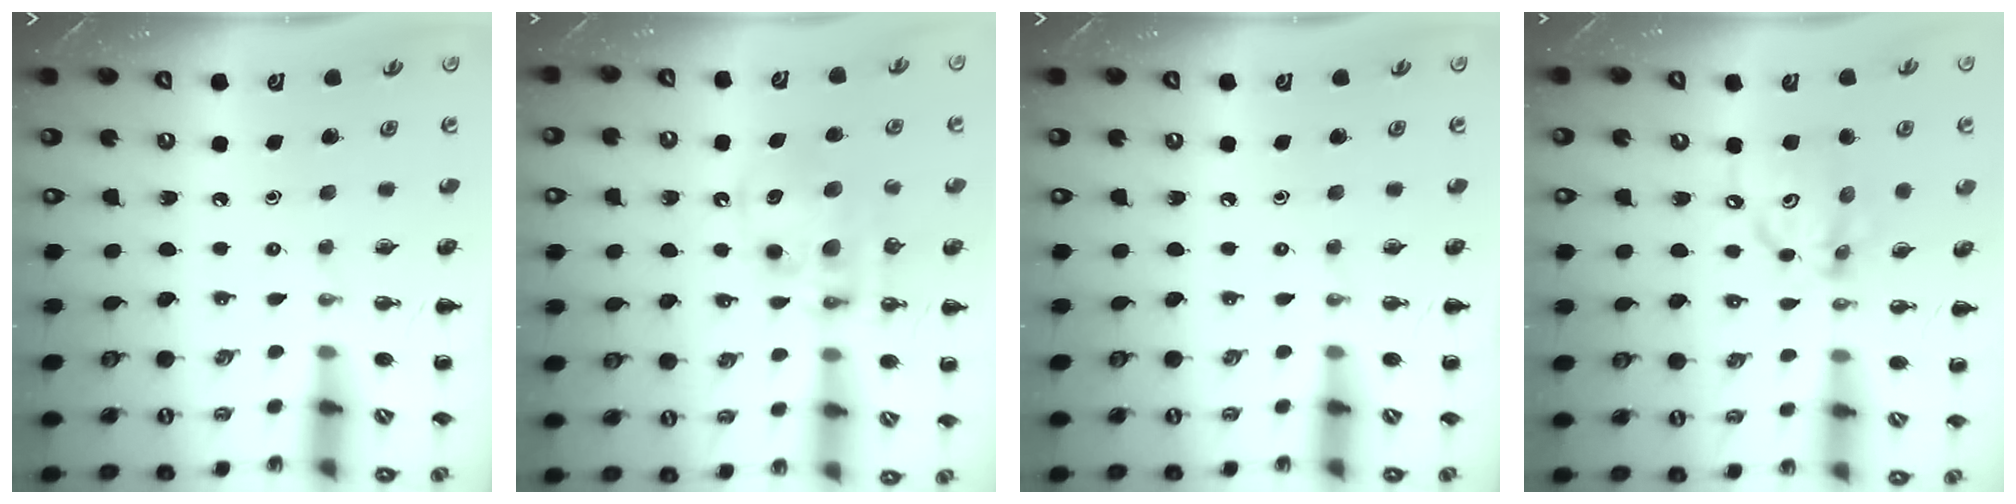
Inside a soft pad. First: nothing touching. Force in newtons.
{"total": 11.5, "press": 11.2, "slide": 2.8}
{"total": 0.0}
{"total": 11.1, "press": 10.9, "slide": 2.1}